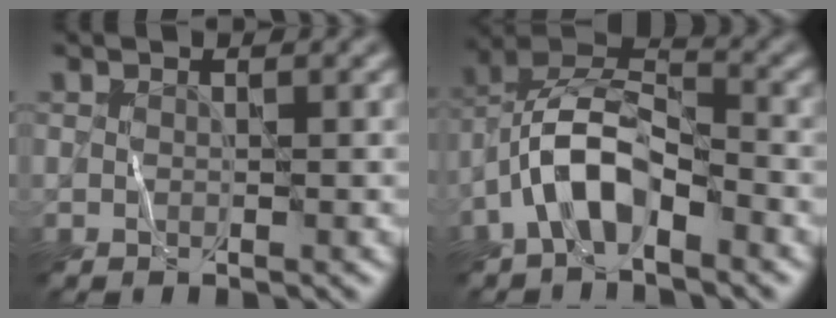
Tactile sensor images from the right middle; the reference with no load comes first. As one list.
[{"total": 6.4, "force": [-3.3, 2.8, 4.7], "torque": [-0.089, 0.014, -0.069]}]